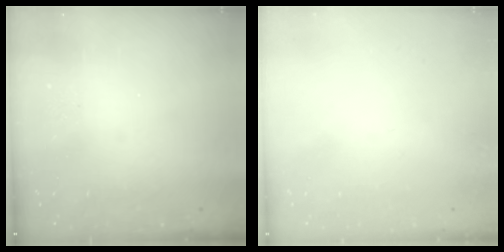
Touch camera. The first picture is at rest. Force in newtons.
{"total": 0.0}